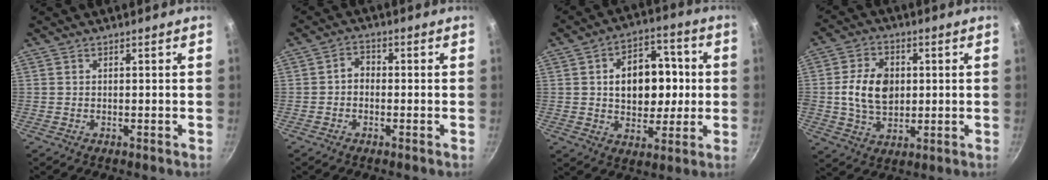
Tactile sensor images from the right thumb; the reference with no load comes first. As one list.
[{"total": 2.8, "force": [-0.7, 2.1, 1.6], "torque": [-0.019, 0.014, -0.019]}, {"total": 15.1, "force": [1.2, 10.7, 10.7], "torque": [-0.109, 0.019, 0.016]}, {"total": 10.9, "force": [0.9, 7.8, 7.5], "torque": [-0.112, 0.003, 0.013]}]